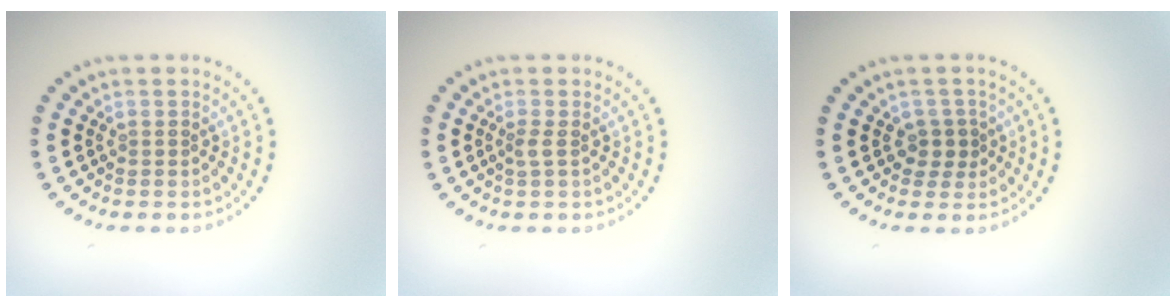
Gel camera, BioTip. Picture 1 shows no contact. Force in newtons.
{"total": 0.9, "press": 0.6, "slide": 0.6}
{"total": 1.7, "press": 1.5, "slide": 0.9}